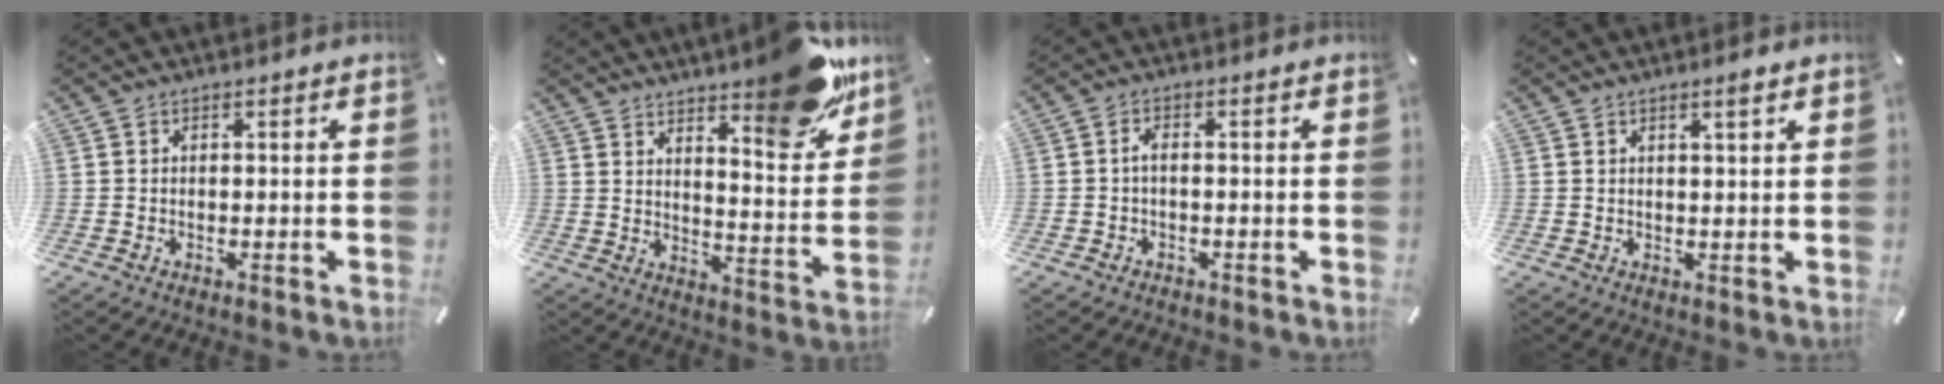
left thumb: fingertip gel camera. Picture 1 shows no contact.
{"total": 15.5, "force": [11.9, 4.6, 8.8], "torque": [-0.100, -0.097, 0.196]}
{"total": 1.8, "force": [-0.8, 0.8, 1.5], "torque": [-0.029, 0.006, -0.016]}
{"total": 2.1, "force": [1.5, 0.2, 1.5], "torque": [-0.022, -0.003, 0.023]}